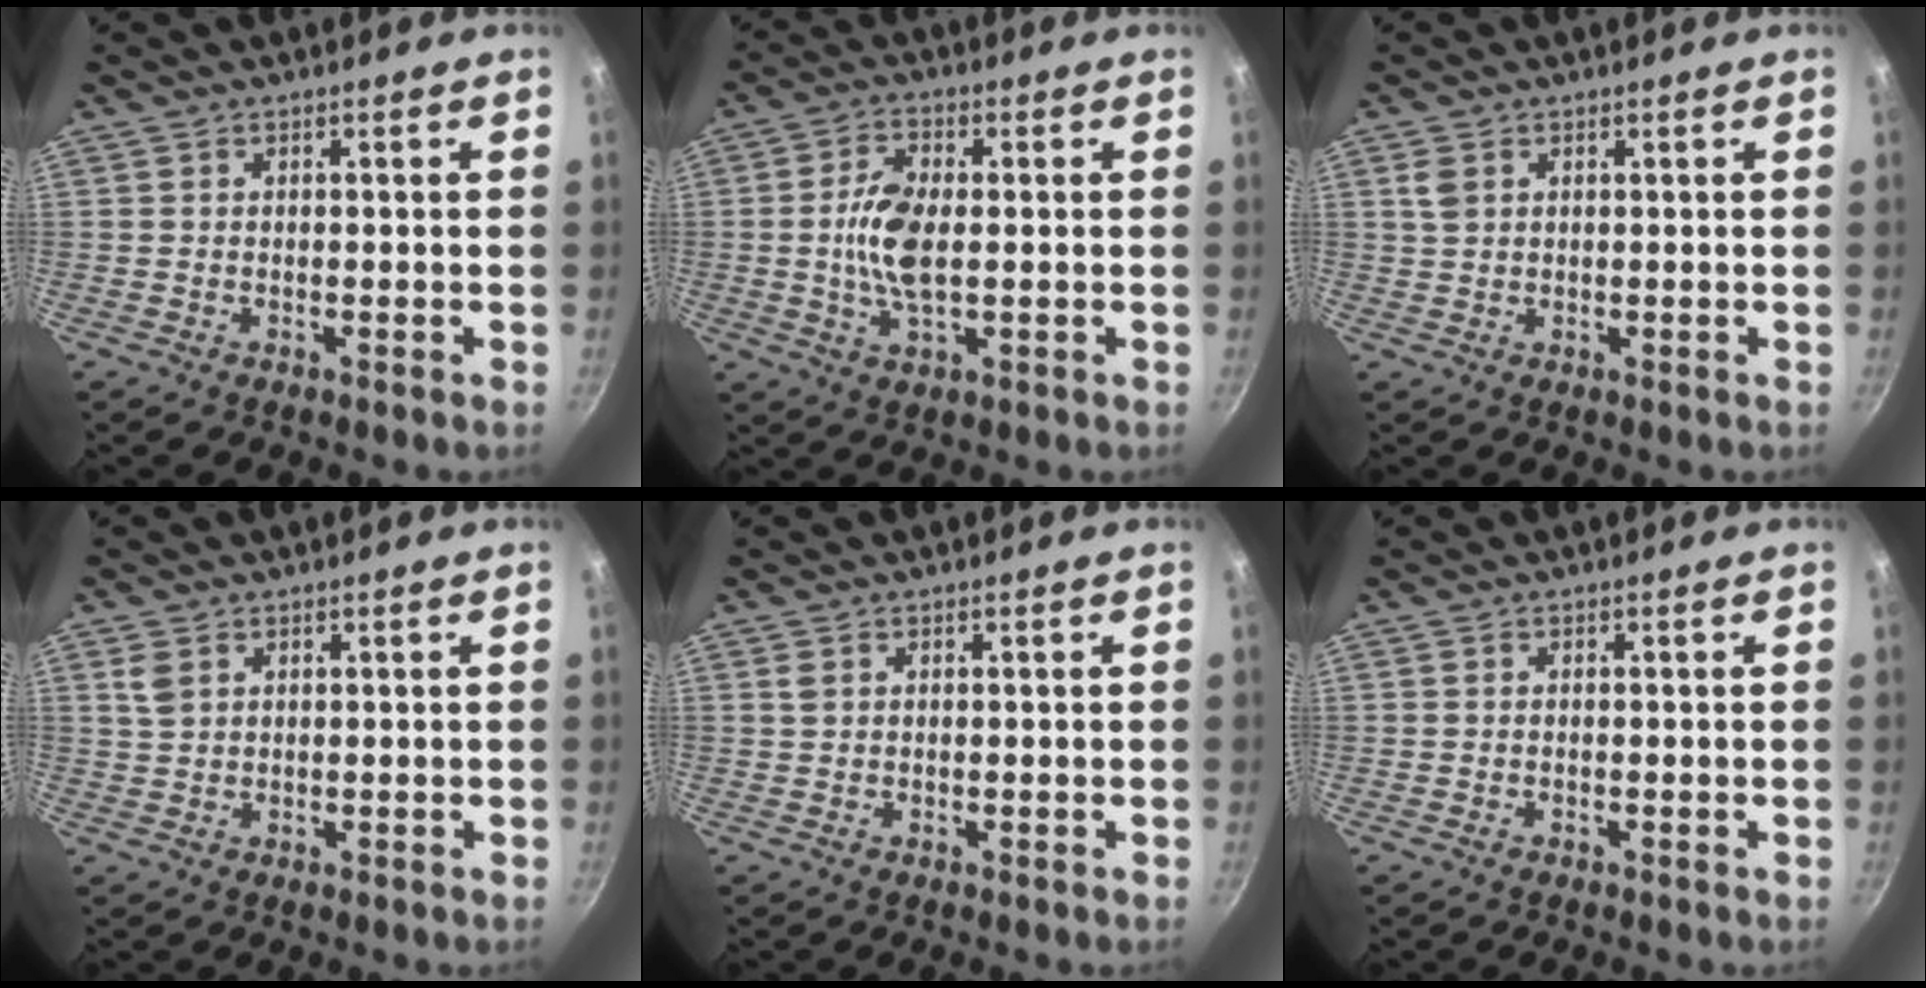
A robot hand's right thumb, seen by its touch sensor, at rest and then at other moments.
{"total": 8.3, "force": [-0.1, 4.1, 7.2], "torque": [-0.153, 0.005, -0.003]}
{"total": 2.6, "force": [1.0, 1.9, 1.4], "torque": [-0.028, -0.001, 0.024]}
{"total": 2.7, "force": [1.3, 1.9, 1.5], "torque": [-0.030, -0.002, 0.029]}
{"total": 0.9, "force": [0.4, 0.7, 0.4], "torque": [-0.012, 0.003, 0.010]}
{"total": 0.0}